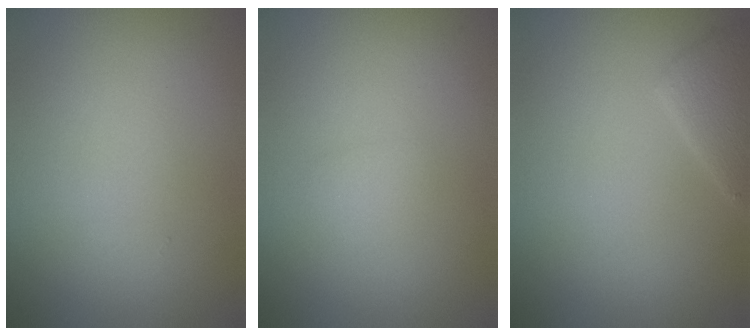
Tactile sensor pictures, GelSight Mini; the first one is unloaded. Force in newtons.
{"total": 0.7, "press": 0.7, "slide": 0.0}
{"total": 2.3, "press": 2.3, "slide": 0.1}